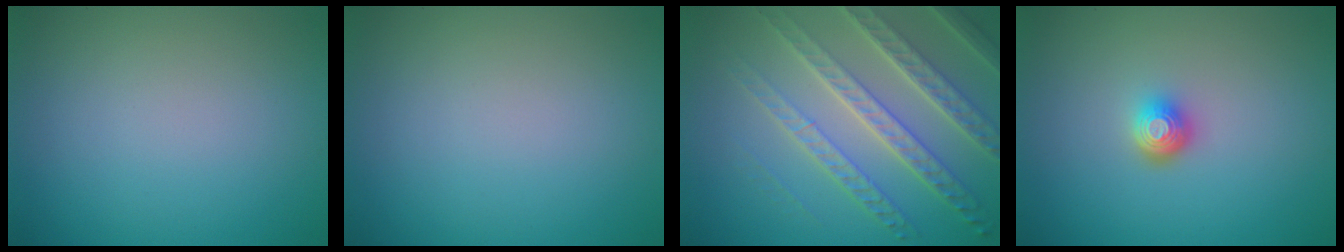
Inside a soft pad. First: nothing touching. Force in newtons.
{"total": 0.0}
{"total": 7.7, "press": 5.3, "slide": 5.6}
{"total": 2.0, "press": 1.5, "slide": 1.3}